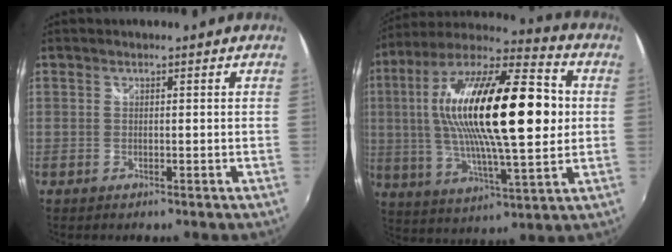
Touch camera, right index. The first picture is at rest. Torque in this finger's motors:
{"motor_torque": [1.45, -0.15, 1.05, 0.21]}